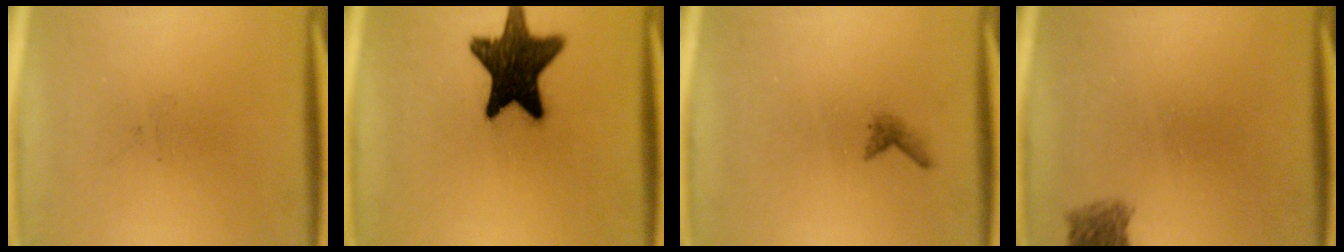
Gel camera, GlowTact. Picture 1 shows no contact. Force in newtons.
{"total": 16.4}
{"total": 0.9}
{"total": 2.6}